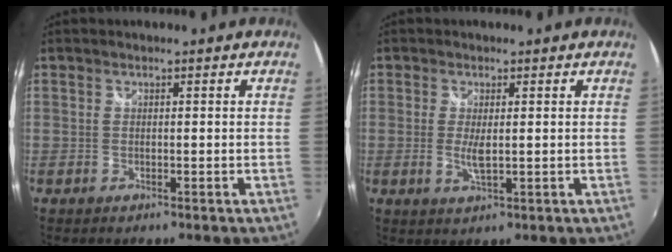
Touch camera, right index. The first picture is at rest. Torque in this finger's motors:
{"motor_torque": [-0.02, 0.08, 0.03, 0.01]}